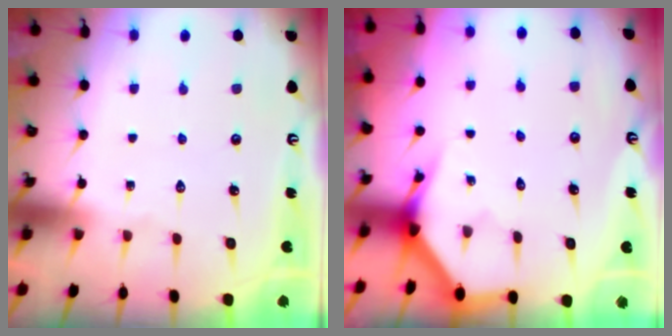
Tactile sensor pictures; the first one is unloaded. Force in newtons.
{"total": 3.9, "press": 3.9, "slide": 0.4}